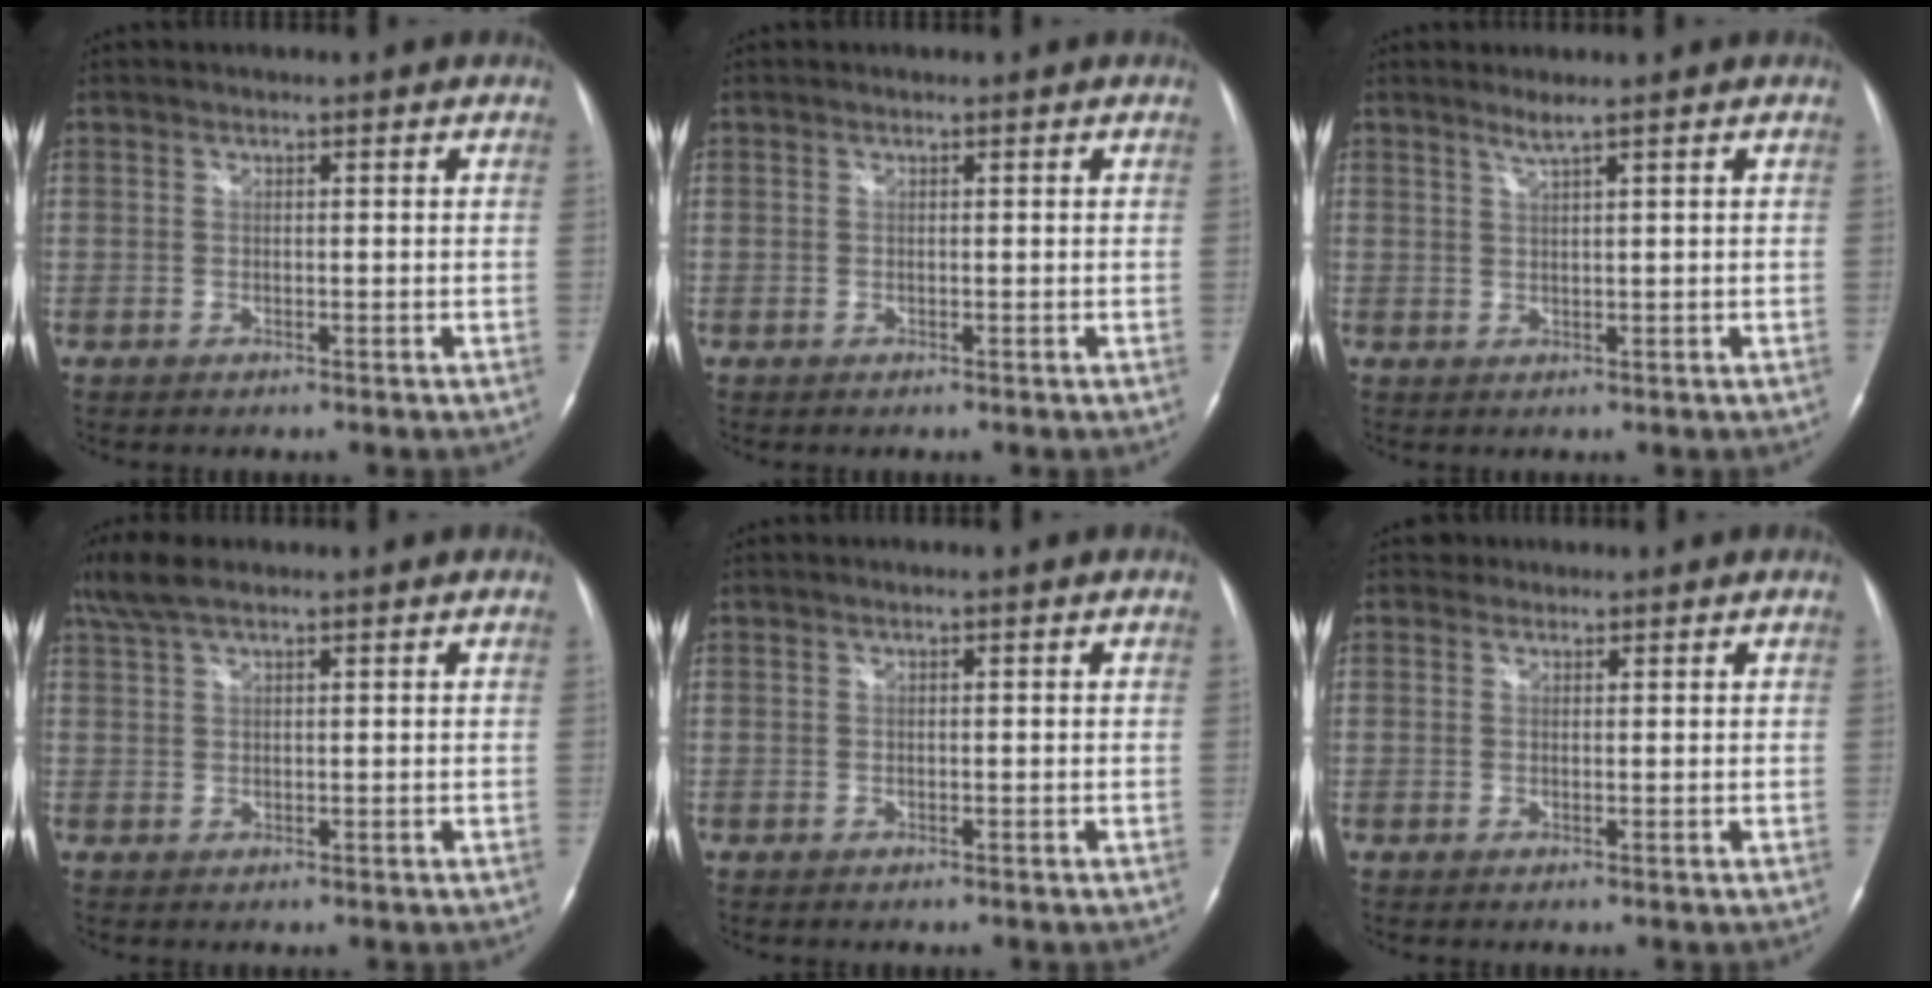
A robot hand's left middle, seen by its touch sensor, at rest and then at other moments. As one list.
[{"total": 0.0}, {"total": 1.6, "force": [1.2, -0.5, 0.9], "torque": [-0.024, -0.003, 0.025]}, {"total": 4.7, "force": [3.5, 1.1, 2.9], "torque": [-0.073, 0.023, 0.073]}, {"total": 0.0}, {"total": 1.2, "force": [1.0, 0.6, -0.3], "torque": [0.007, 0.005, 0.013]}]